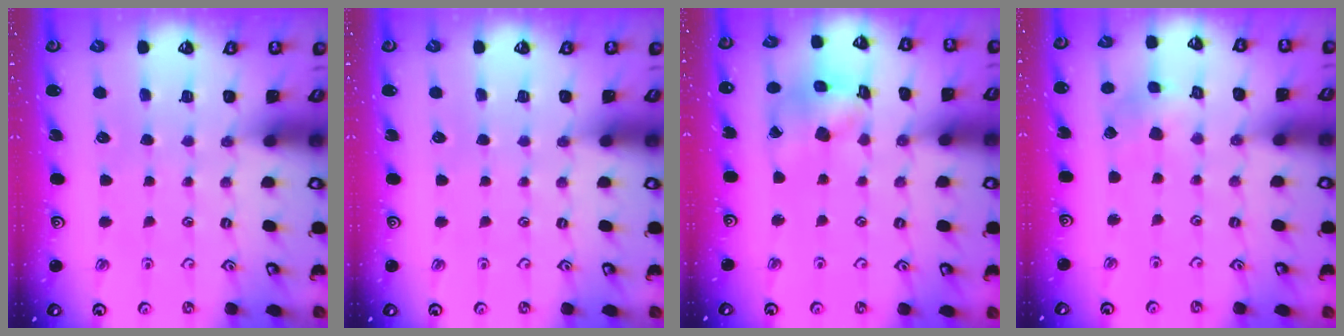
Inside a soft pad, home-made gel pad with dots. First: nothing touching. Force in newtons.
{"total": 0.0}
{"total": 12.0, "press": 11.9, "slide": 1.5}
{"total": 3.0, "press": 3.0, "slide": 0.3}